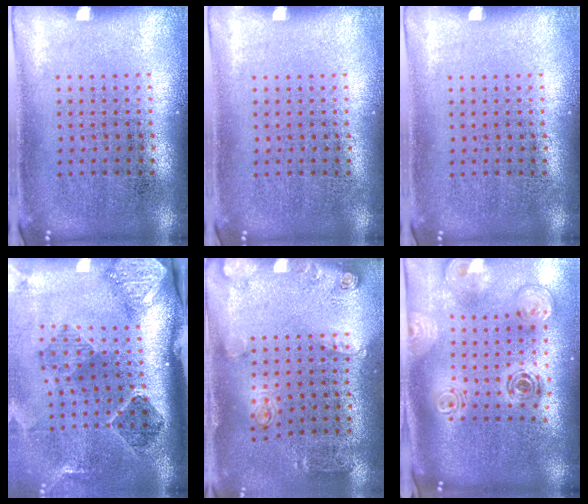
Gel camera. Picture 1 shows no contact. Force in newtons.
{"total": 0.0}
{"total": 0.0}
{"total": 2.8, "press": 1.9, "slide": 2.2}
{"total": 2.1, "press": 1.3, "slide": 1.6}
{"total": 2.1, "press": 1.7, "slide": 1.2}